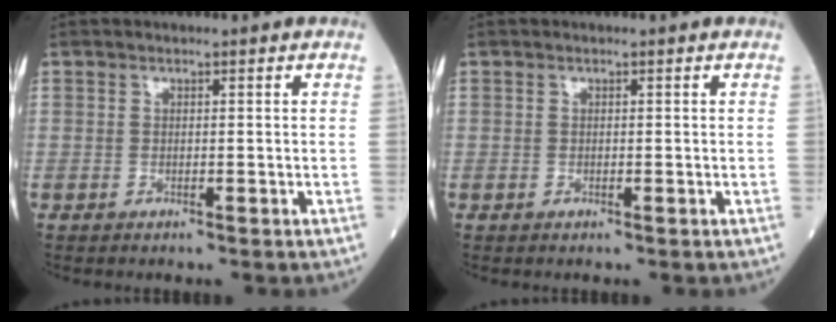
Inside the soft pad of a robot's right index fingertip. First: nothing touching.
{"total": 0.0}